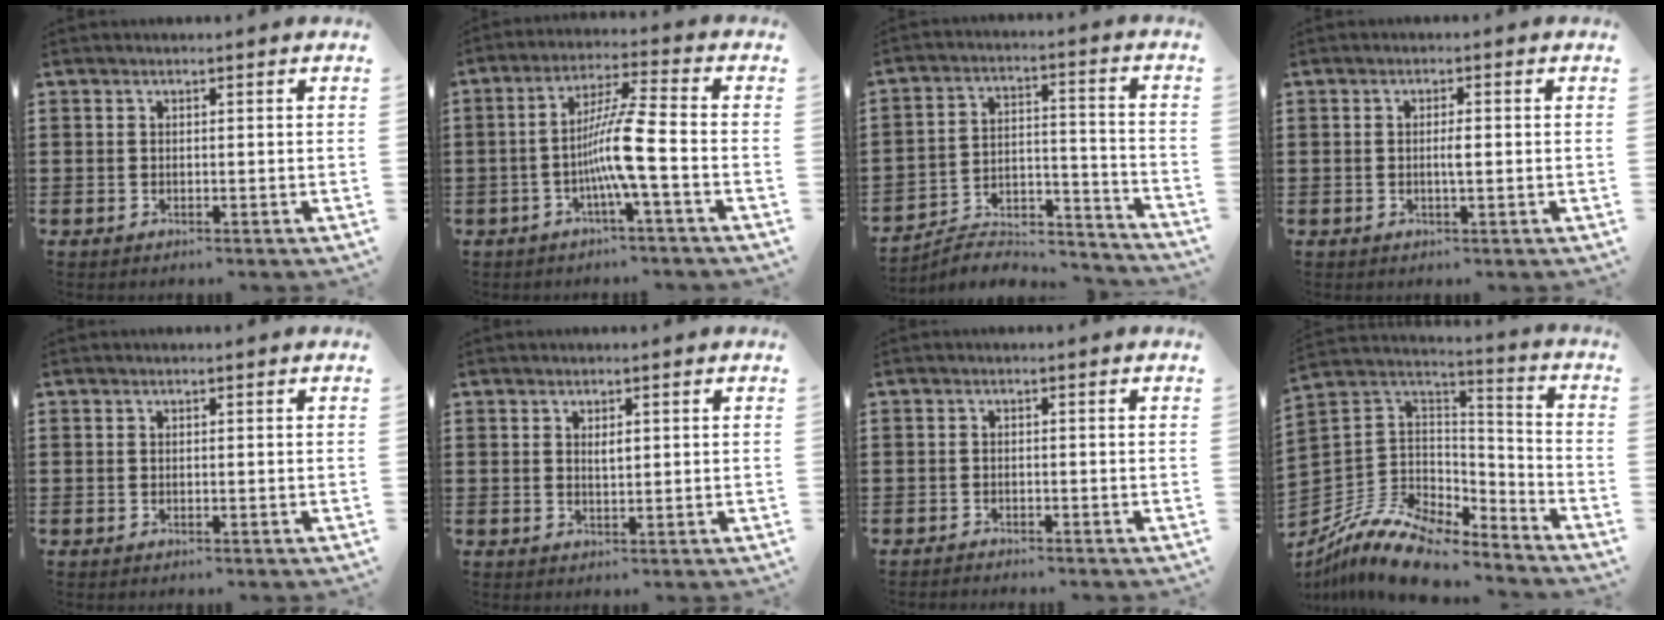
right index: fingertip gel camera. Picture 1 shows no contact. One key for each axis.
{"total": 8.4, "fx": -2.4, "fy": 0.0, "fz": 8.1, "tx": -0.161, "ty": -0.008, "tz": -0.053}
{"total": 5.9, "fx": -5.5, "fy": 1.5, "fz": 1.2, "tx": -0.019, "ty": 0.009, "tz": -0.109}
{"total": 2.1, "fx": -0.2, "fy": 0.4, "fz": 2.0, "tx": -0.039, "ty": -0.001, "tz": -0.004}
{"total": 0.0}
{"total": 1.5, "fx": 0.5, "fy": 0.6, "fz": 1.3, "tx": -0.019, "ty": 0.002, "tz": 0.005}
{"total": 1.1, "fx": -1.1, "fy": 0.1, "fz": -0.1, "tx": -0.001, "ty": 0.004, "tz": -0.024}
{"total": 11.9, "fx": -9.3, "fy": 5.4, "fz": 5.2, "tx": -0.128, "ty": 0.021, "tz": -0.181}